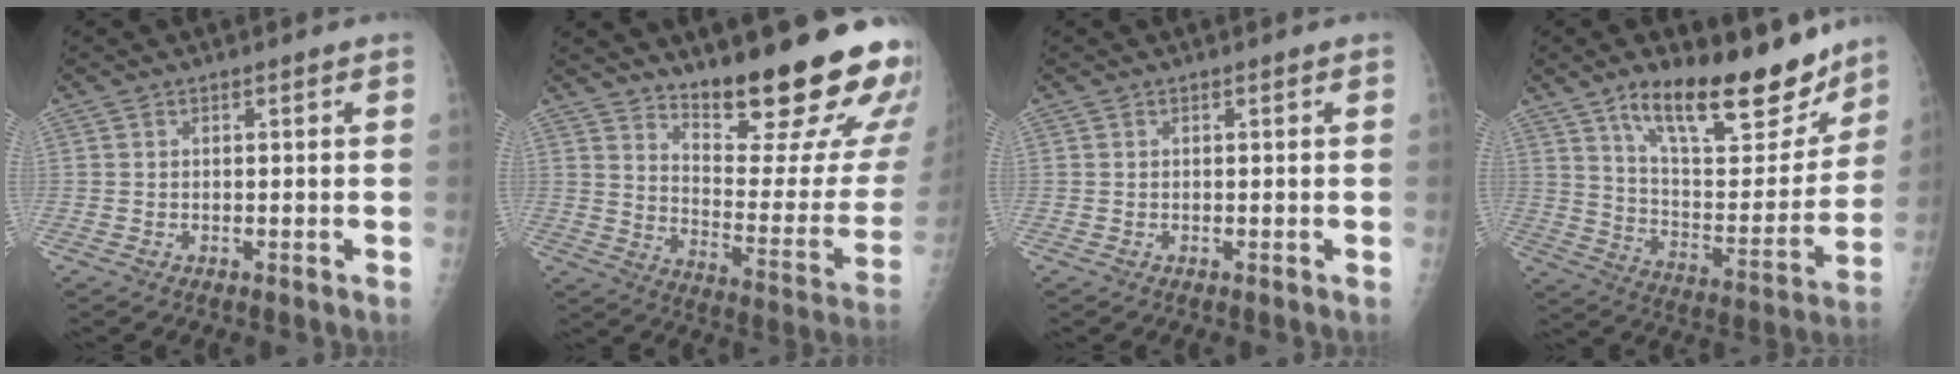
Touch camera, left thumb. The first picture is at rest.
{"total": 24.4, "force": [17.1, 5.4, 16.6], "torque": [-0.204, -0.127, 0.244]}
{"total": 0.0}
{"total": 23.3, "force": [16.0, 8.4, 14.6], "torque": [-0.177, -0.080, 0.259]}